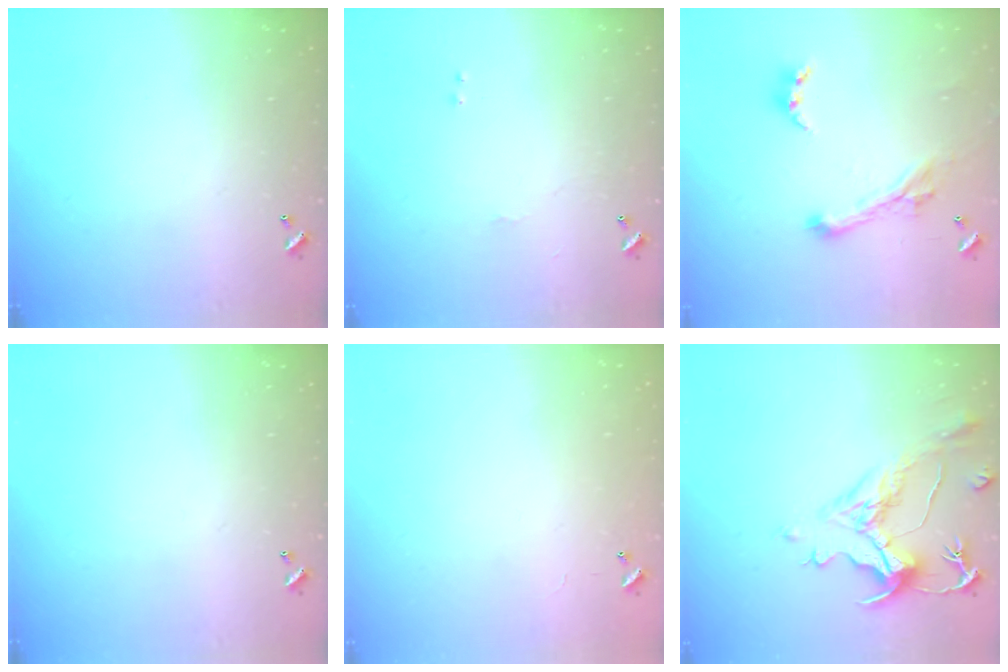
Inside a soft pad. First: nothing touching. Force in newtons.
{"total": 1.8, "press": 1.8, "slide": 0.6}
{"total": 2.8, "press": 2.5, "slide": 1.3}
{"total": 0.0}
{"total": 9.3, "press": 9.3, "slide": 0.3}
{"total": 1.4, "press": 0.2, "slide": 1.4}